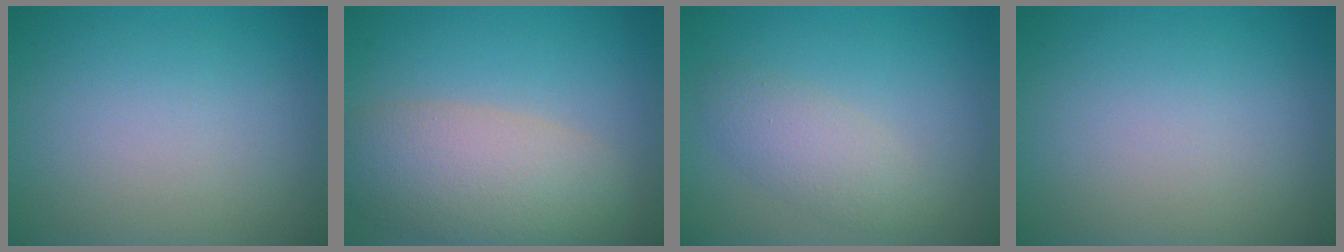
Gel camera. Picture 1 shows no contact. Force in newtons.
{"total": 7.0, "press": 7.0, "slide": 0.6}
{"total": 2.8, "press": 2.8, "slide": 0.1}
{"total": 0.0}